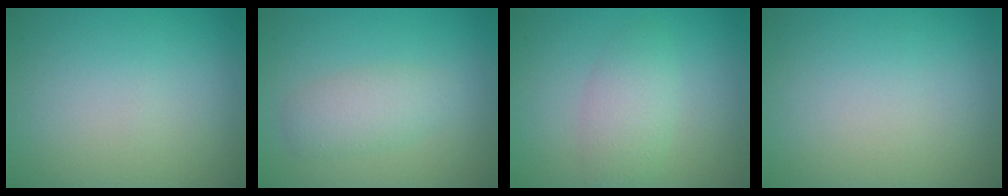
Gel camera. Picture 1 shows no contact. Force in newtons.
{"total": 2.5, "press": 2.5, "slide": 0.0}
{"total": 2.8, "press": 2.8, "slide": 0.2}
{"total": 0.0}